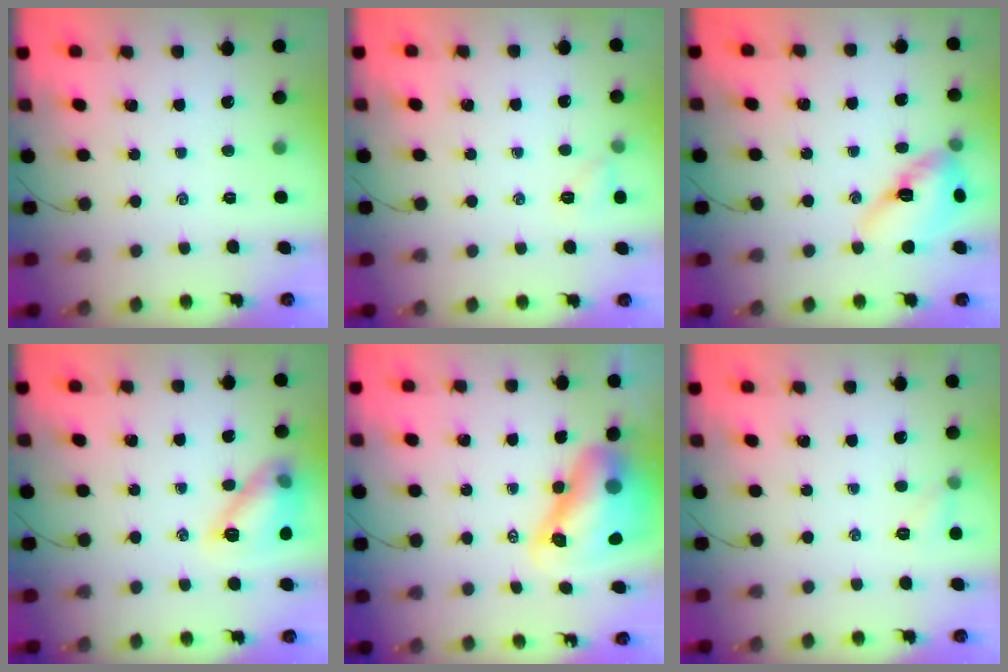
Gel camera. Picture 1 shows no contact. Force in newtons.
{"total": 5.4, "press": 5.1, "slide": 1.5}
{"total": 15.0, "press": 14.8, "slide": 2.2}
{"total": 13.0, "press": 13.0, "slide": 0.4}
{"total": 12.7, "press": 12.1, "slide": 3.9}
{"total": 5.0, "press": 4.8, "slide": 1.5}